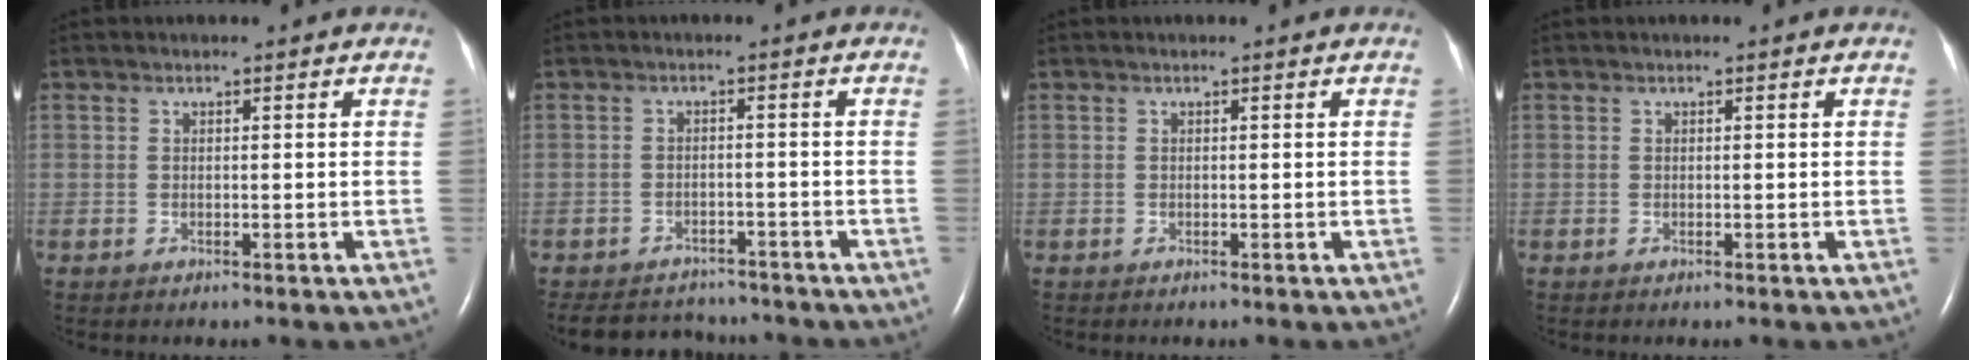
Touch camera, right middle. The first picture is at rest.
{"total": 9.4, "force": [-8.6, 3.3, 1.8], "torque": [-0.036, 0.006, -0.114]}
{"total": 0.0}
{"total": 0.0}